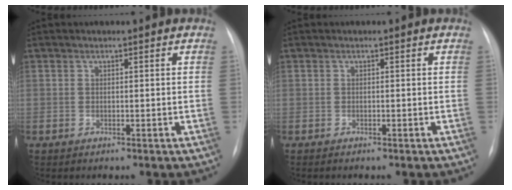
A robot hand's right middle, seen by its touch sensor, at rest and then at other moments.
{"total": 0.9, "force": [-0.8, 0.1, 0.4], "torque": [-0.013, -0.005, -0.009]}